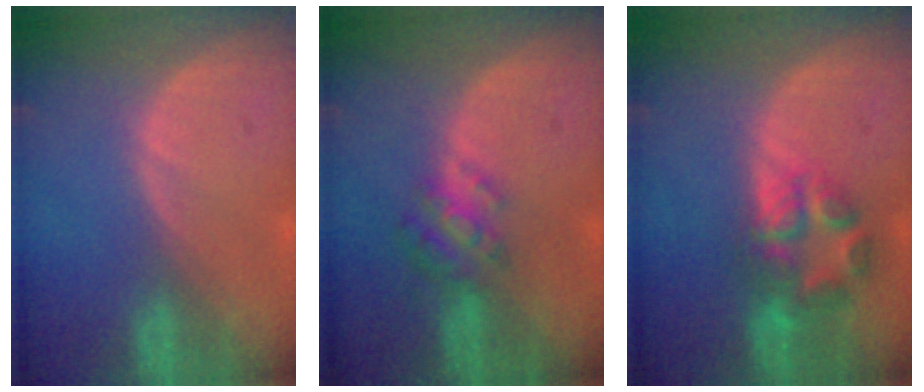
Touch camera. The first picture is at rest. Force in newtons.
{"total": 4.8, "press": 4.5, "slide": 1.6}
{"total": 6.7, "press": 6.4, "slide": 1.8}